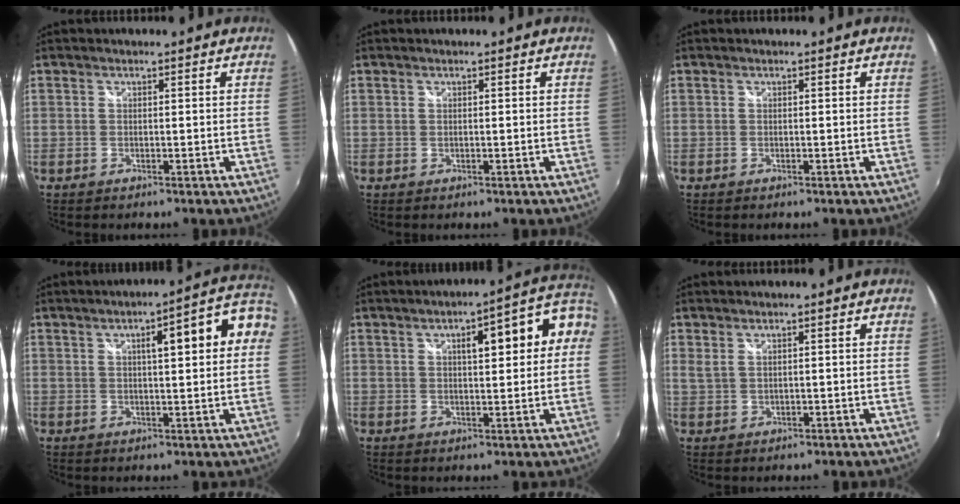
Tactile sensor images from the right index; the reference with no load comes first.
{"total": 0.0}
{"total": 0.0}
{"total": 10.8, "force": [2.5, 2.1, 10.3], "torque": [-0.132, 0.035, 0.044]}
{"total": 10.8, "force": [2.3, 3.2, 10.1], "torque": [-0.132, 0.035, 0.041]}
{"total": 1.1, "force": [0.8, 0.2, 0.8], "torque": [-0.016, 0.004, 0.019]}